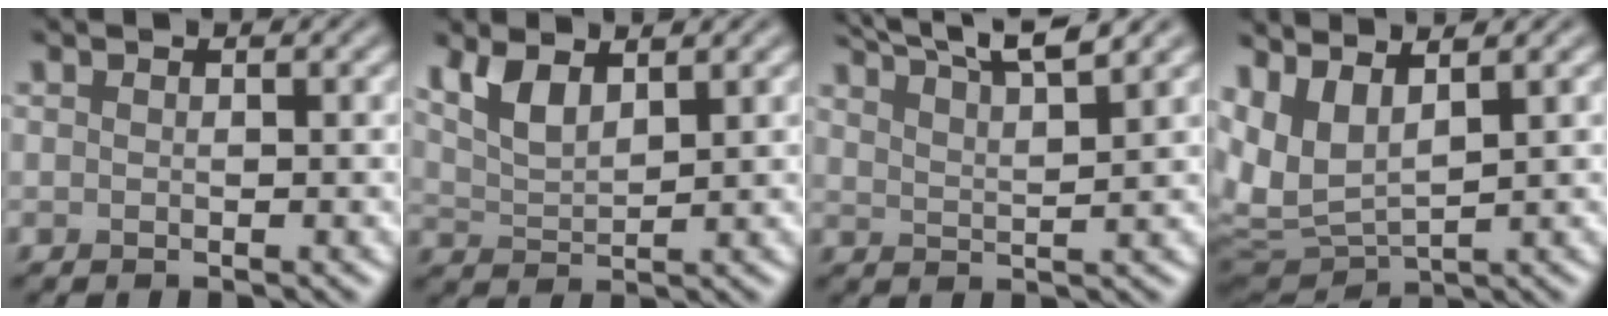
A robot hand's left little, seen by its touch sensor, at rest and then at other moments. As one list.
[{"total": 3.5, "force": [2.3, 1.3, 2.3], "torque": [-0.054, 0.000, 0.048]}, {"total": 7.5, "force": [6.0, 1.5, 4.2], "torque": [-0.046, 0.022, 0.065]}, {"total": 5.9, "force": [2.4, 2.7, 4.6], "torque": [-0.117, 0.001, 0.051]}]